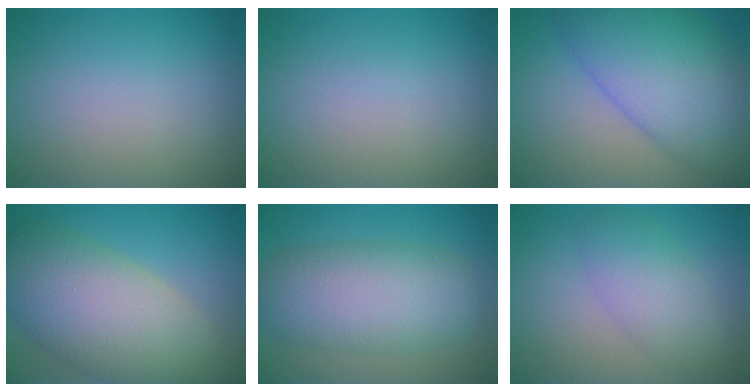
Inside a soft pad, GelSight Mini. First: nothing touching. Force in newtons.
{"total": 0.0}
{"total": 11.5, "press": 11.5, "slide": 0.3}
{"total": 11.7, "press": 11.7, "slide": 0.6}
{"total": 7.8, "press": 7.8, "slide": 0.4}
{"total": 3.9, "press": 3.9, "slide": 0.2}